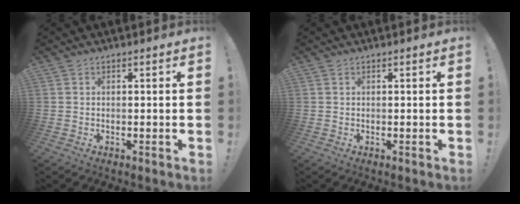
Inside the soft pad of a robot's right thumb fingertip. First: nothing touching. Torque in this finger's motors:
{"motor_torque": [0.31, -0.22, -0.43, 0.12, -0.01]}